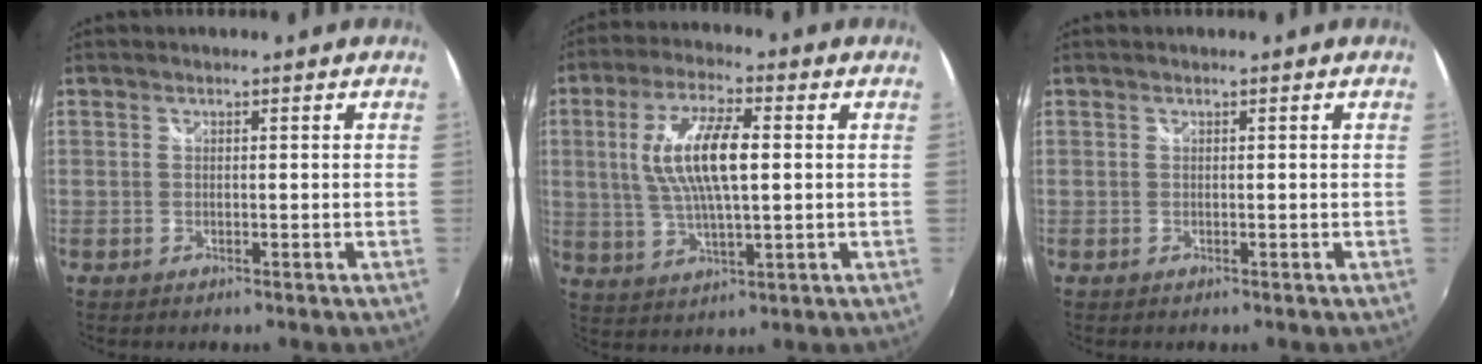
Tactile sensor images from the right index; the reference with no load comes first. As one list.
[{"total": 12.0, "force": [1.5, 3.8, 11.3], "torque": [-0.223, 0.006, 0.032]}, {"total": 0.0}]